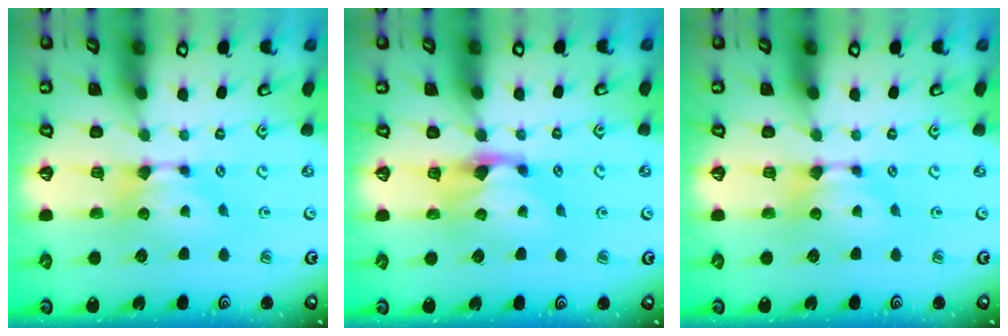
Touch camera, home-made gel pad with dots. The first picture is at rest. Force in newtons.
{"total": 1.5, "press": 1.2, "slide": 0.9}
{"total": 0.0}